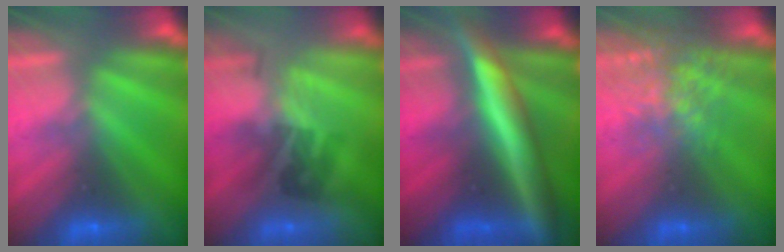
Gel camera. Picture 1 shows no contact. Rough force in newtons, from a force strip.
{"total": 2.2}
{"total": 10.8}
{"total": 3.8}